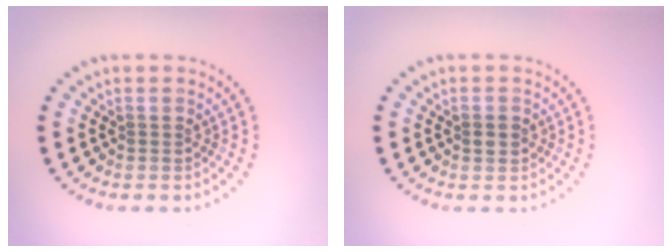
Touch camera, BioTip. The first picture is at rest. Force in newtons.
{"total": 1.5, "press": 1.5, "slide": 0.1}